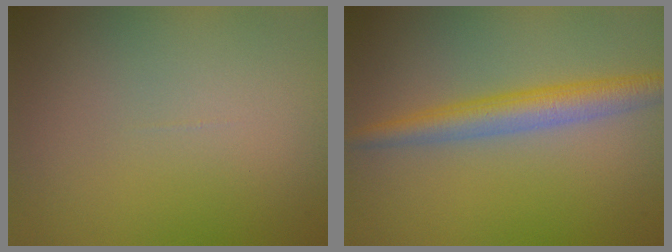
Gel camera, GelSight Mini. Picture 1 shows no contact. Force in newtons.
{"total": 3.8, "press": 3.8, "slide": 0.1}